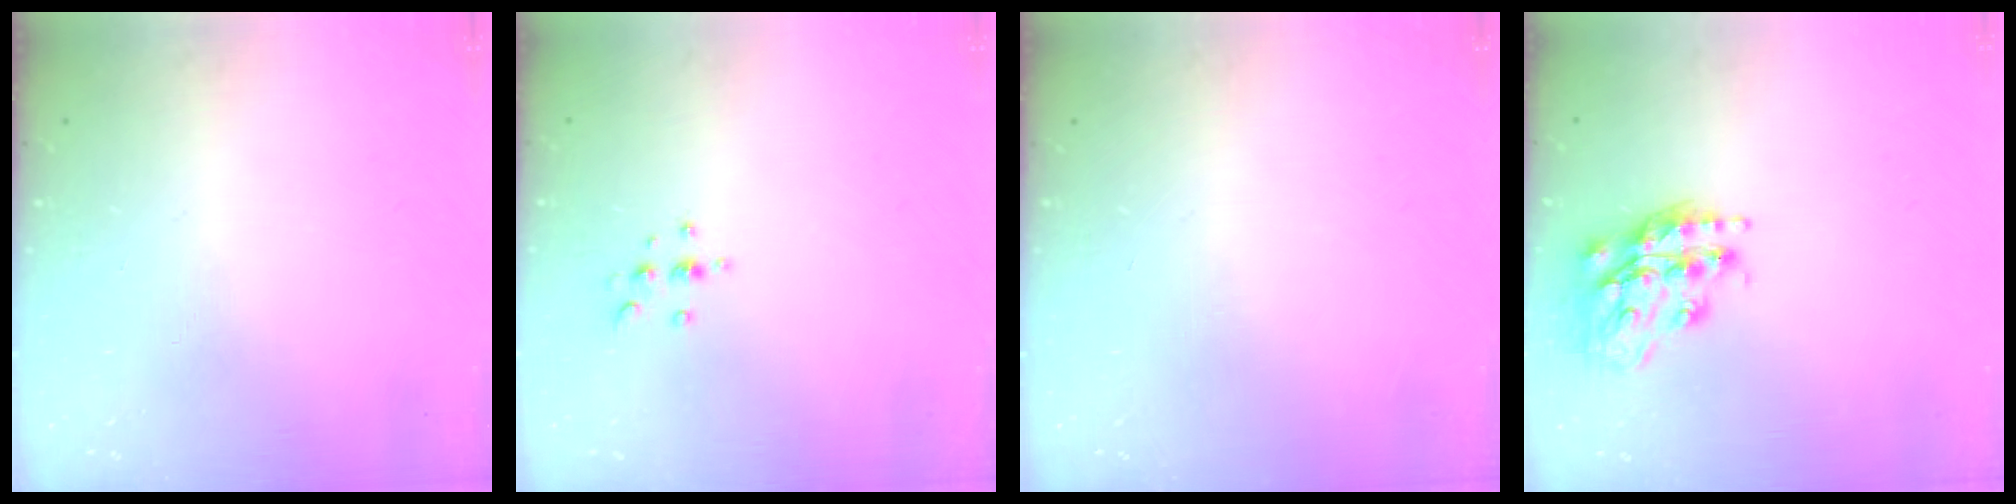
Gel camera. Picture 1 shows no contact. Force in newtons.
{"total": 2.9, "press": 2.9, "slide": 0.4}
{"total": 0.0}
{"total": 16.2, "press": 16.1, "slide": 1.2}